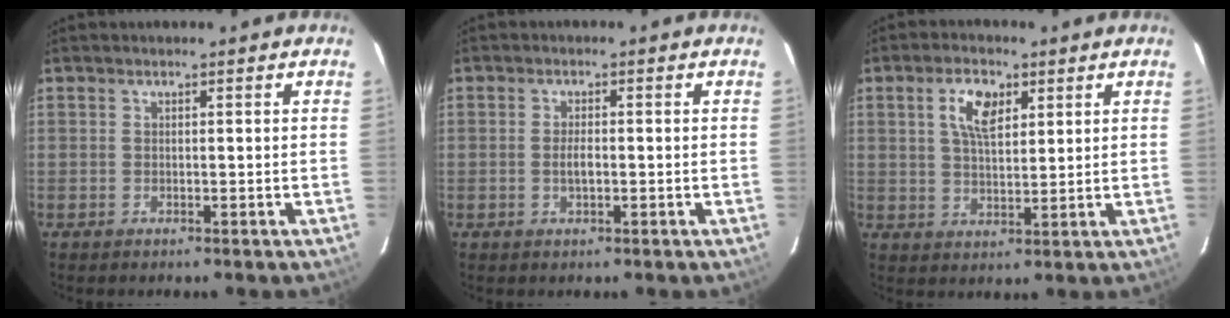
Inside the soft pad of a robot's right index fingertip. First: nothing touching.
{"total": 2.2, "force": [-0.3, 0.7, 2.1], "torque": [-0.039, 0.000, -0.007]}
{"total": 6.4, "force": [2.7, 3.1, 4.9], "torque": [-0.090, 0.010, 0.051]}